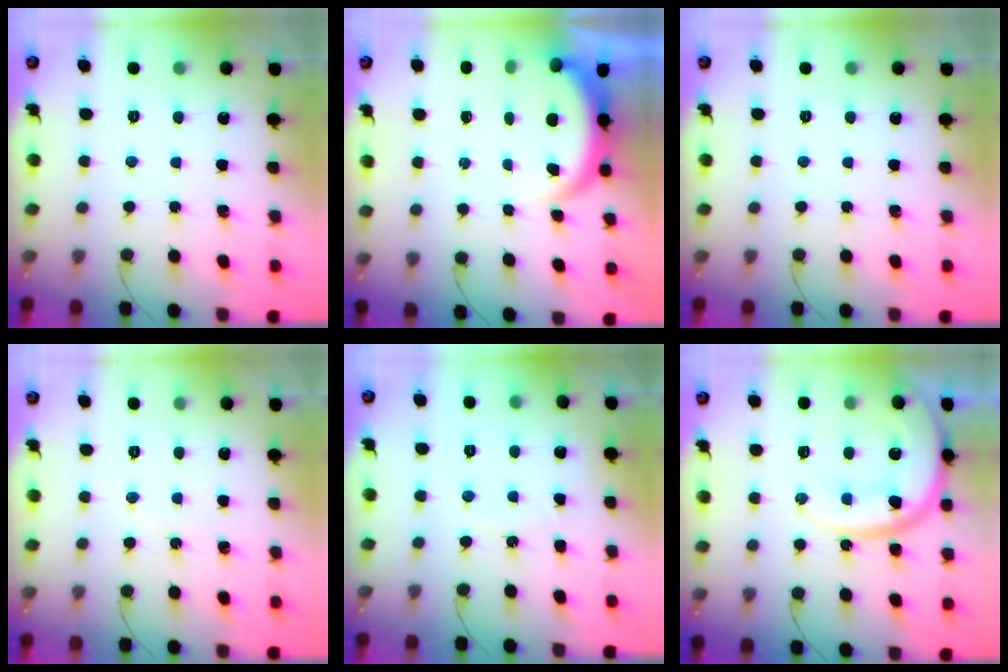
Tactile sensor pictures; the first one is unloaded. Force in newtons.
{"total": 4.9, "press": 4.9, "slide": 0.4}
{"total": 0.0}
{"total": 3.7, "press": 3.6, "slide": 0.7}
{"total": 6.9, "press": 6.9, "slide": 0.9}
{"total": 15.4, "press": 15.3, "slide": 1.7}